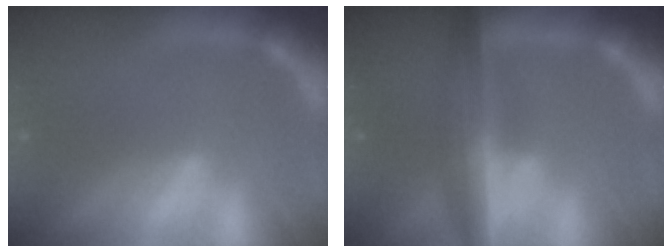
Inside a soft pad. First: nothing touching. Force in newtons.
{"total": 7.0}